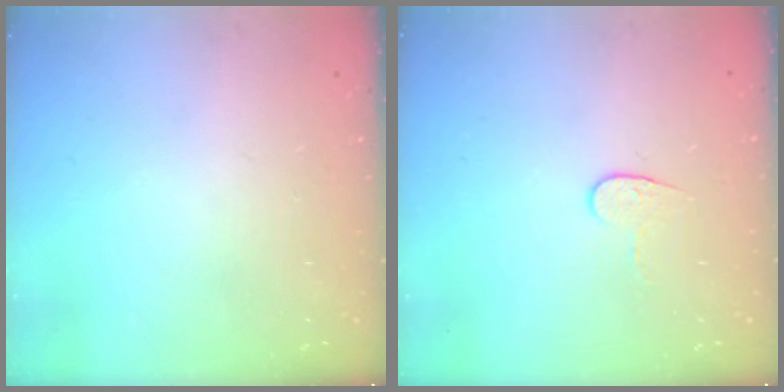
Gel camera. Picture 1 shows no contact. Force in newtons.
{"total": 6.0, "press": 6.0, "slide": 0.4}